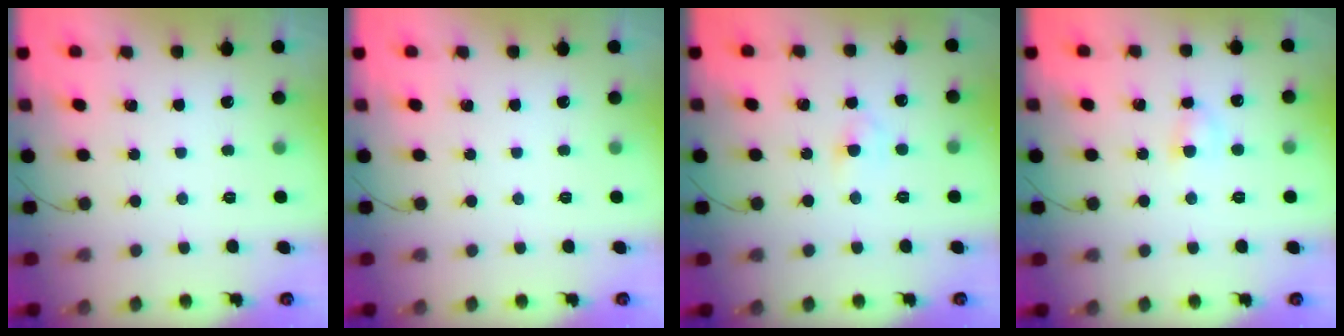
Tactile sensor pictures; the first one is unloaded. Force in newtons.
{"total": 0.0}
{"total": 2.8, "press": 2.6, "slide": 1.0}
{"total": 3.5, "press": 3.3, "slide": 1.2}